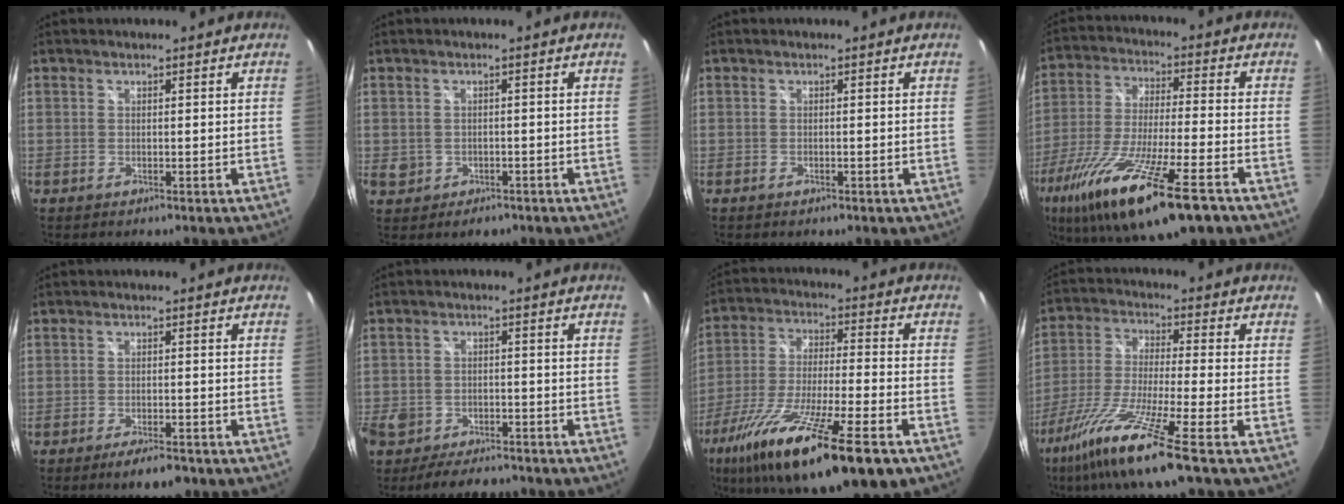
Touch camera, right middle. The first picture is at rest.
{"total": 4.2, "force": [-1.1, 3.7, 1.6], "torque": [-0.038, -0.002, -0.009]}
{"total": 0.7, "force": [-0.4, 0.4, 0.4], "torque": [-0.005, -0.002, -0.008]}
{"total": 23.4, "force": [-14.1, 4.1, 18.2], "torque": [-0.356, -0.071, -0.248]}
{"total": 5.1, "force": [-3.8, 1.4, 3.2], "torque": [-0.063, -0.005, -0.056]}
{"total": 10.9, "force": [-7.9, 5.9, 4.5], "torque": [-0.128, -0.009, -0.127]}
{"total": 24.3, "force": [-14.7, 4.1, 18.9], "torque": [-0.353, -0.063, -0.253]}
{"total": 15.8, "force": [-9.9, 0.1, 12.3], "torque": [-0.260, -0.042, -0.182]}